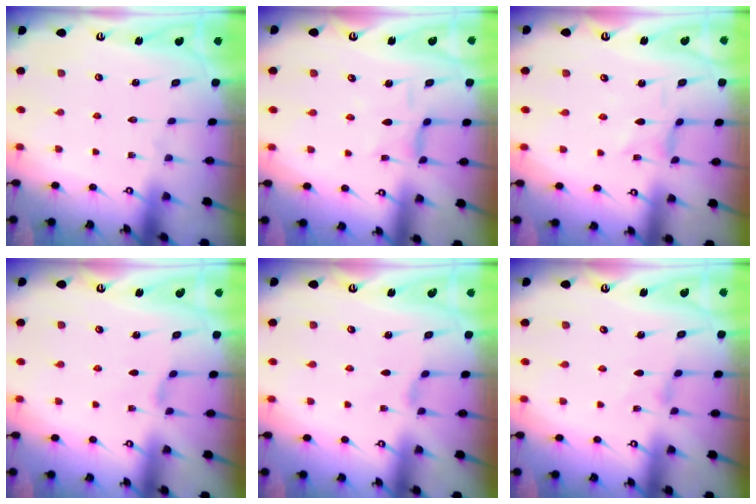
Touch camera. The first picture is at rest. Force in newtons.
{"total": 6.4, "press": 6.4, "slide": 0.4}
{"total": 0.0}
{"total": 1.5, "press": 1.5, "slide": 0.4}
{"total": 1.5, "press": 1.5, "slide": 0.4}
{"total": 0.6, "press": 0.5, "slide": 0.2}